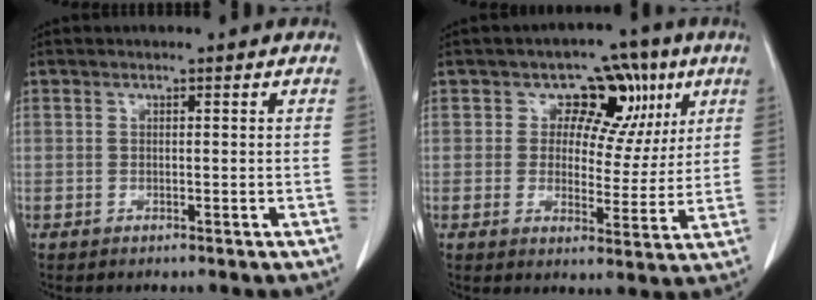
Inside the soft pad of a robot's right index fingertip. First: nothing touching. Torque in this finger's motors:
{"motor_torque": [0.15, 0.15, 0.16, 0.01]}